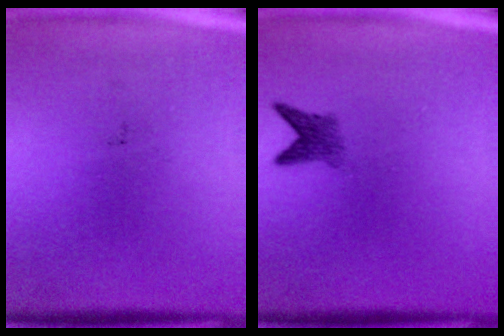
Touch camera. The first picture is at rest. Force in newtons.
{"total": 2.4}